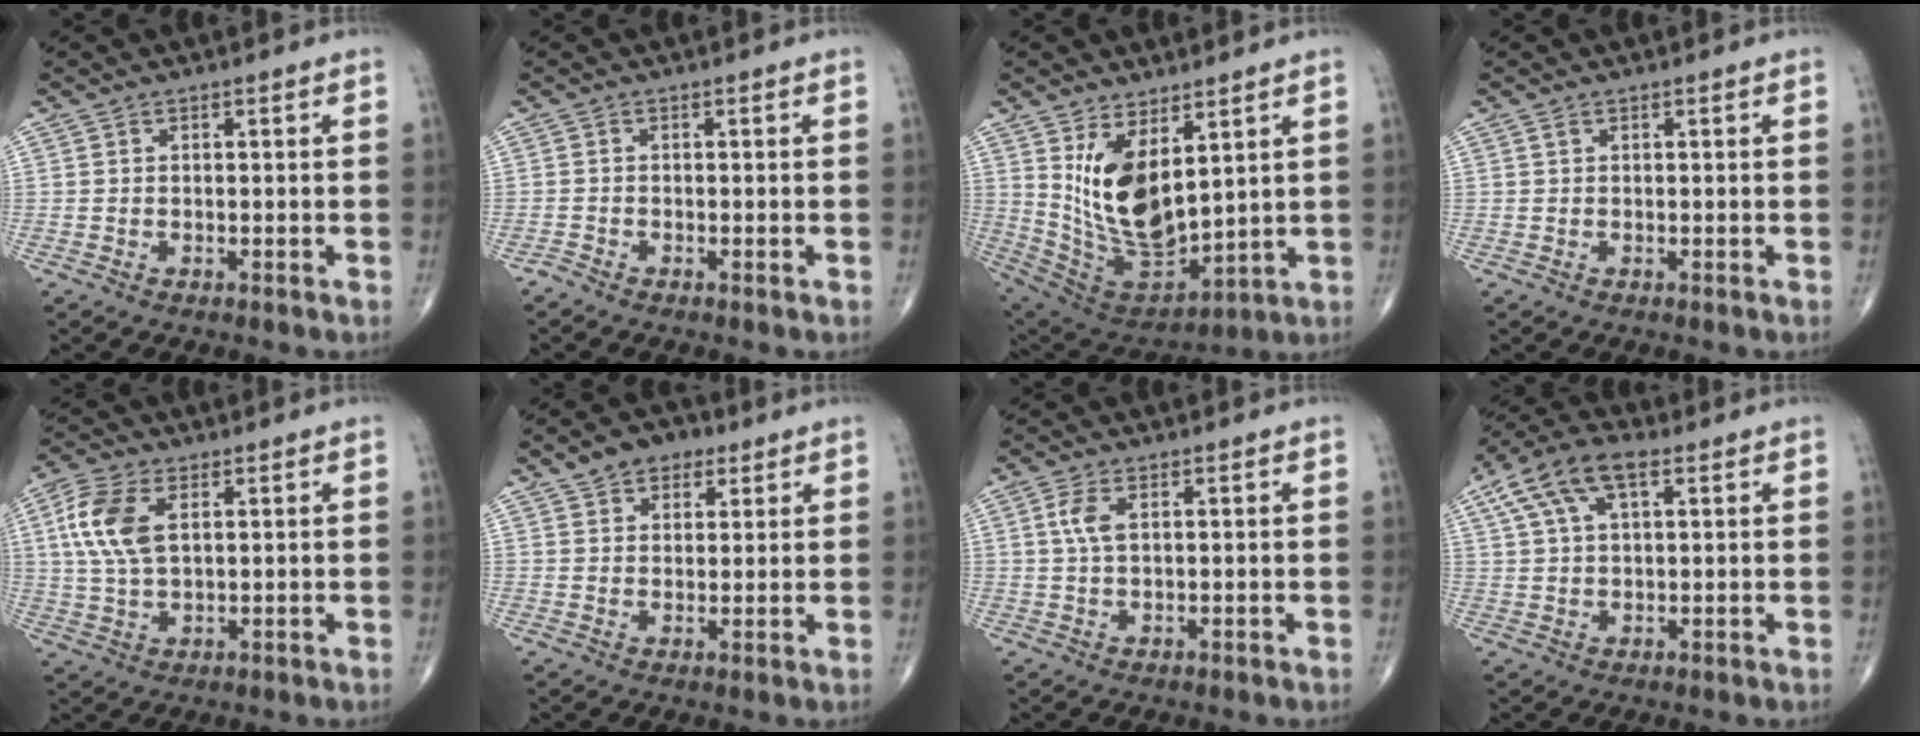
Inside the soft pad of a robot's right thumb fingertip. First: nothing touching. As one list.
[{"total": 0.9, "force": [-0.8, 0.2, 0.4], "torque": [-0.011, -0.003, -0.020]}, {"total": 15.4, "force": [5.0, 7.7, 12.4], "torque": [-0.208, -0.035, 0.124]}, {"total": 0.5, "force": [0.3, 0.3, 0.3], "torque": [-0.007, 0.004, 0.007]}, {"total": 10.2, "force": [2.8, 5.5, 8.2], "torque": [-0.183, 0.001, 0.055]}, {"total": 6.7, "force": [3.8, 4.4, 3.4], "torque": [-0.024, -0.008, 0.058]}, {"total": 3.9, "force": [1.2, 1.8, 3.2], "torque": [-0.075, 0.002, 0.024]}, {"total": 10.9, "force": [4.8, 5.2, 8.3], "torque": [-0.164, 0.020, 0.086]}]